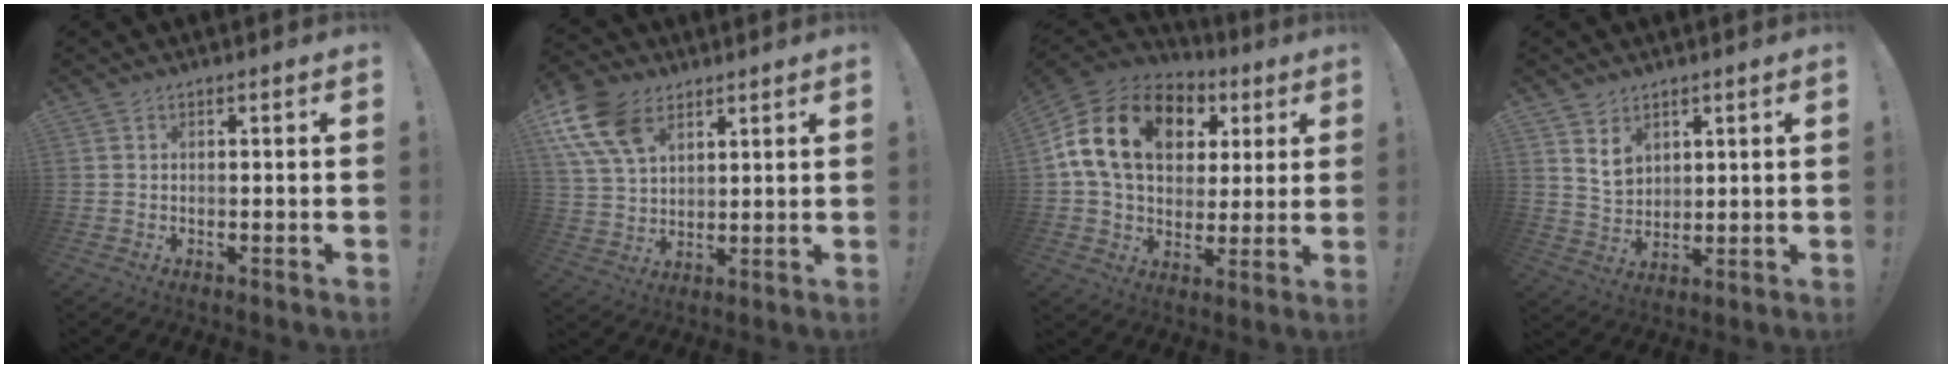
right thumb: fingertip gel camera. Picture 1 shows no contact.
{"total": 15.0, "force": [7.7, 9.7, 8.4], "torque": [-0.166, -0.032, 0.150]}
{"total": 19.1, "force": [6.1, 13.0, 12.5], "torque": [-0.229, -0.009, 0.112]}
{"total": 7.0, "force": [4.5, 5.0, 2.0], "torque": [-0.021, -0.033, 0.085]}